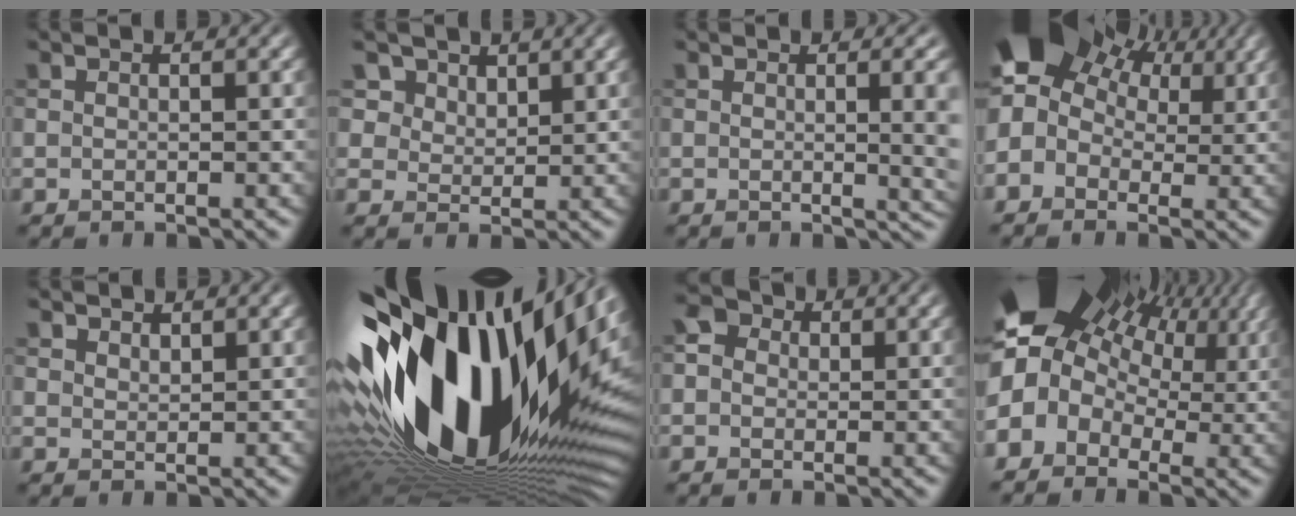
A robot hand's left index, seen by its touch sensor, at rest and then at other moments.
{"total": 6.3, "force": [4.5, 3.8, 2.2], "torque": [-0.070, -0.012, 0.087]}
{"total": 5.8, "force": [0.2, 2.2, 5.3], "torque": [-0.035, -0.002, 0.007]}
{"total": 11.2, "force": [3.9, 8.0, 6.8], "torque": [-0.137, 0.031, 0.055]}
{"total": 1.4, "force": [1.3, 0.4, 0.2], "torque": [-0.004, 0.001, 0.024]}
{"total": 20.8, "force": [2.0, 11.0, 17.5], "torque": [-0.318, -0.040, 0.032]}
{"total": 2.8, "force": [0.6, 2.5, 1.3], "torque": [-0.014, 0.009, -0.005]}
{"total": 16.5, "force": [5.4, 11.1, 10.9], "torque": [-0.215, 0.040, 0.084]}